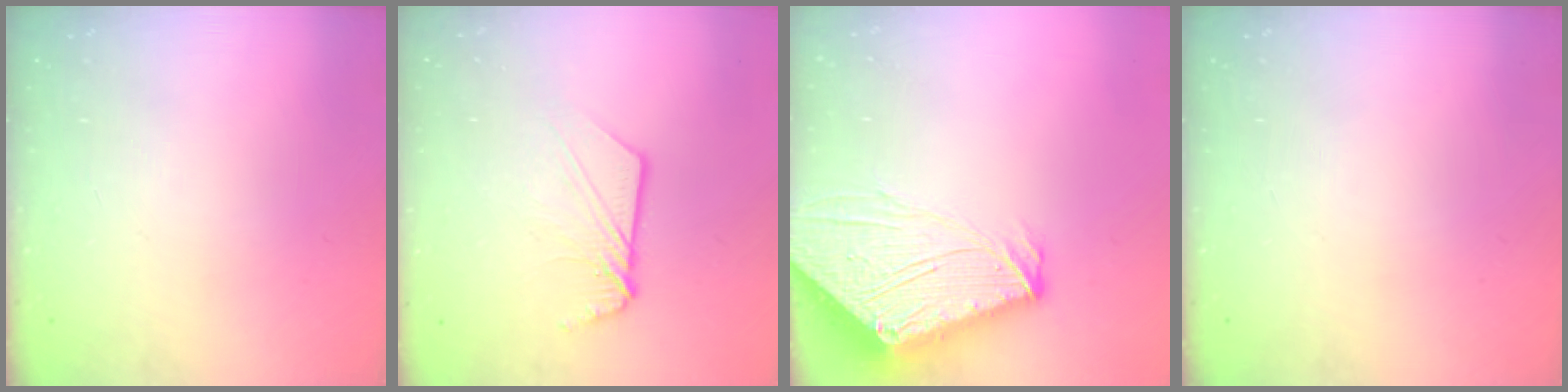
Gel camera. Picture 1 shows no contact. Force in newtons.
{"total": 8.3, "press": 8.3, "slide": 0.3}
{"total": 13.1, "press": 13.0, "slide": 1.8}
{"total": 0.0}